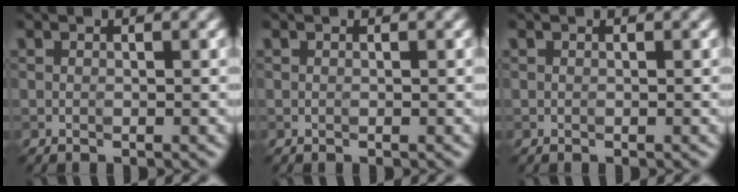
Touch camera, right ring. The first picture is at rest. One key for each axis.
{"total": 0.0}
{"total": 0.0}